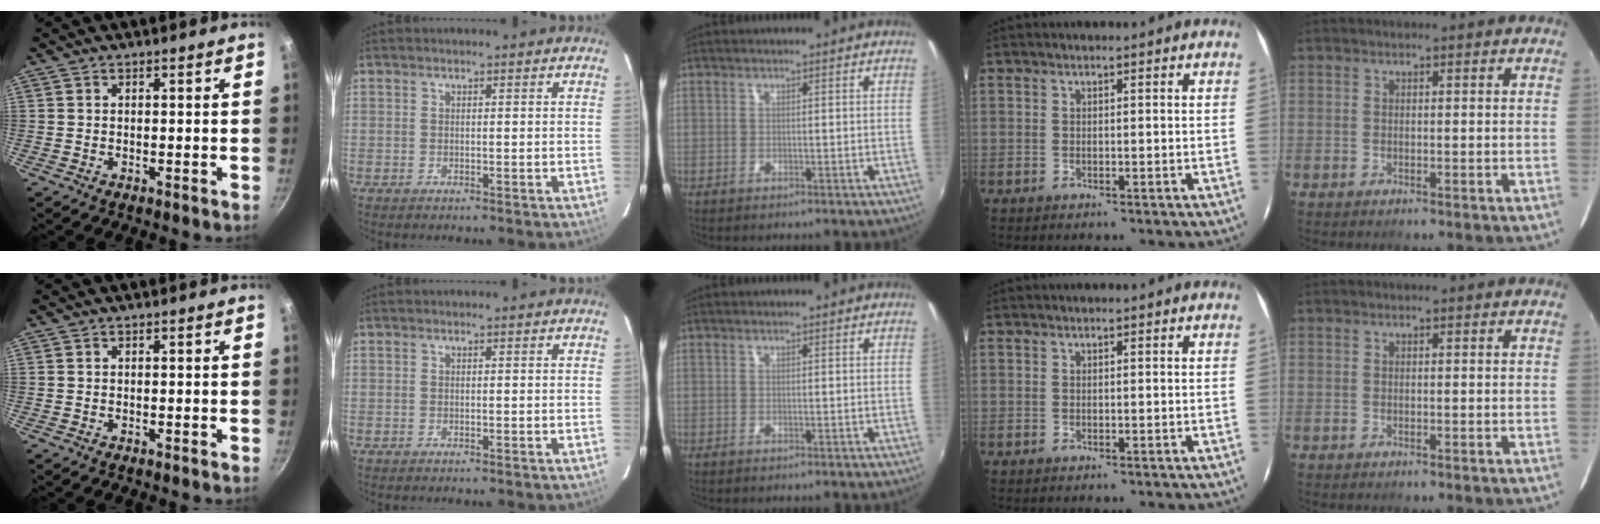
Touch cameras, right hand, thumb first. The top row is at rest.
{}